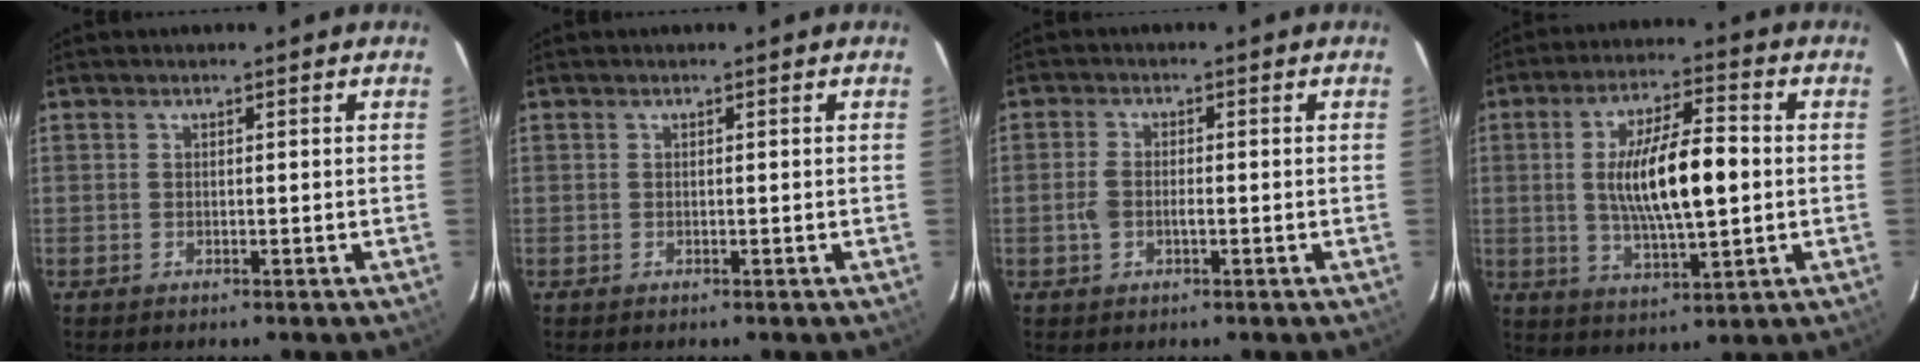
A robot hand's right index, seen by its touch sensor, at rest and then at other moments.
{"total": 0.0}
{"total": 3.2, "force": [-0.8, 1.8, 2.6], "torque": [-0.061, 0.002, -0.014]}
{"total": 13.6, "force": [0.2, 4.0, 13.0], "torque": [-0.235, 0.001, 0.009]}